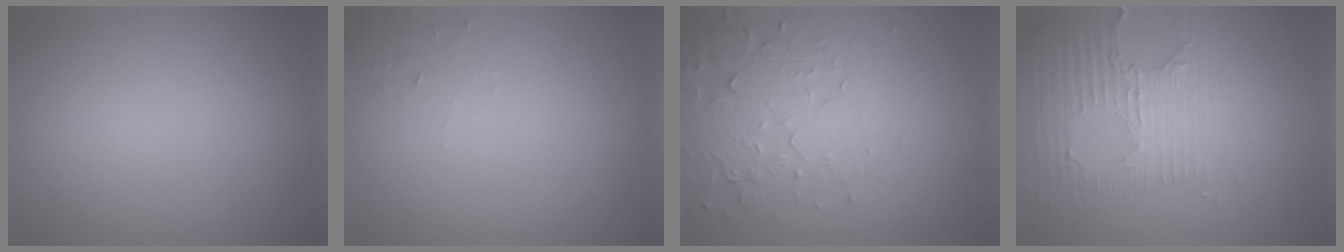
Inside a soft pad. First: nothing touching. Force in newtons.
{"total": 1.0, "press": 0.9, "slide": 0.1}
{"total": 5.2, "press": 3.8, "slide": 3.5}
{"total": 3.5, "press": 3.4, "slide": 1.1}